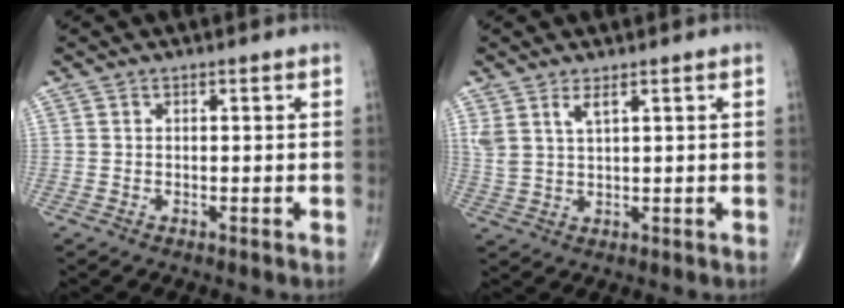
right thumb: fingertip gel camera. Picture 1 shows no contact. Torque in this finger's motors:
{"motor_torque": [0.05, 0.10, 0.54, 0.36, 0.02]}